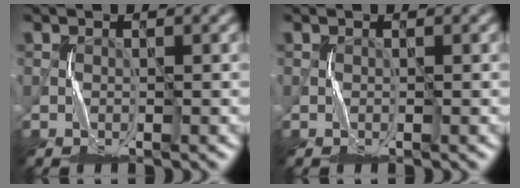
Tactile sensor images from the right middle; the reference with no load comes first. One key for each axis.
{"total": 0.0}